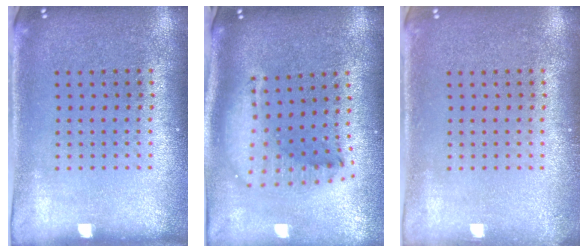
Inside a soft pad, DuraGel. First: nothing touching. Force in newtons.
{"total": 2.2, "press": 1.7, "slide": 1.4}
{"total": 0.6, "press": 0.6, "slide": 0.0}